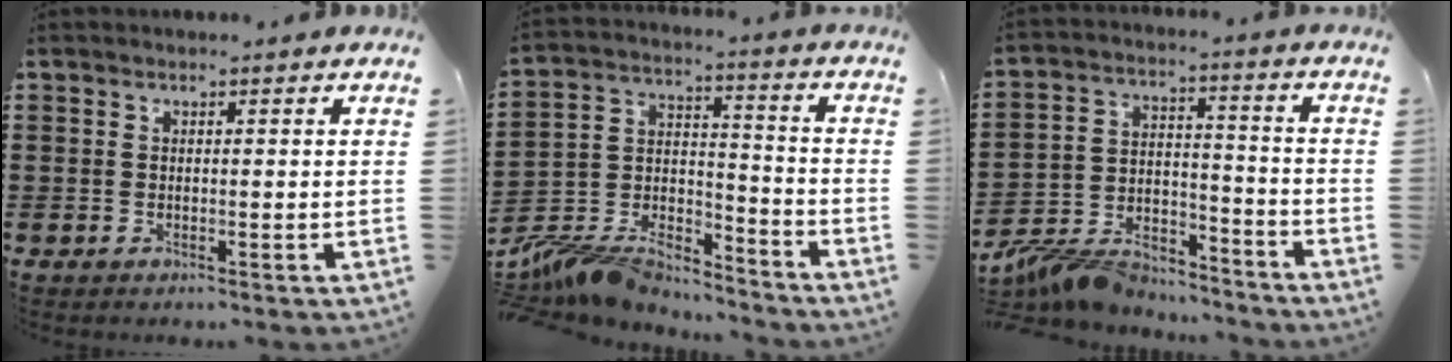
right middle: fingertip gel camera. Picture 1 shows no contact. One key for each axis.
{"total": 9.6, "fx": -9.1, "fy": 1.9, "fz": 2.3, "tx": -0.059, "ty": 0.005, "tz": -0.187}
{"total": 8.5, "fx": -8.3, "fy": 1.4, "fz": 1.0, "tx": -0.031, "ty": 0.009, "tz": -0.170}